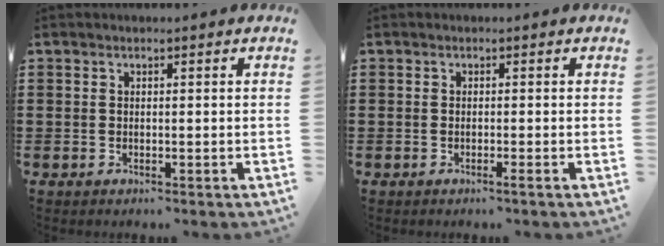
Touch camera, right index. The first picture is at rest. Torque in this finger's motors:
{"motor_torque": [0.38, -0.05, 0.08, 0.02]}